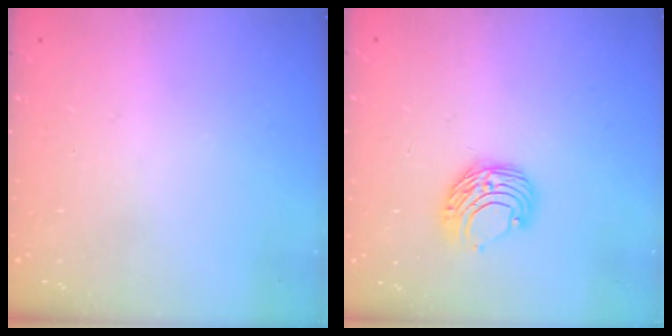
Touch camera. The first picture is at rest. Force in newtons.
{"total": 8.1, "press": 8.1, "slide": 0.4}